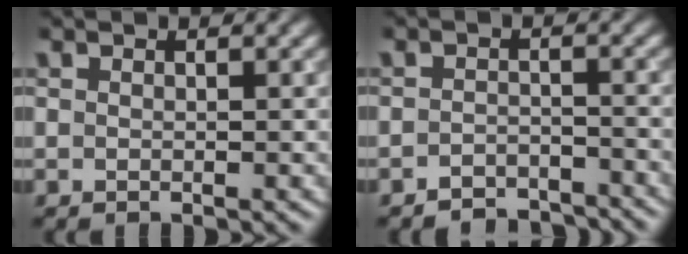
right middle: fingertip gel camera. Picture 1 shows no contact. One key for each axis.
{"total": 3.4, "fx": -3.2, "fy": 0.9, "fz": 0.4, "tx": 0.000, "ty": 0.004, "tz": -0.054}